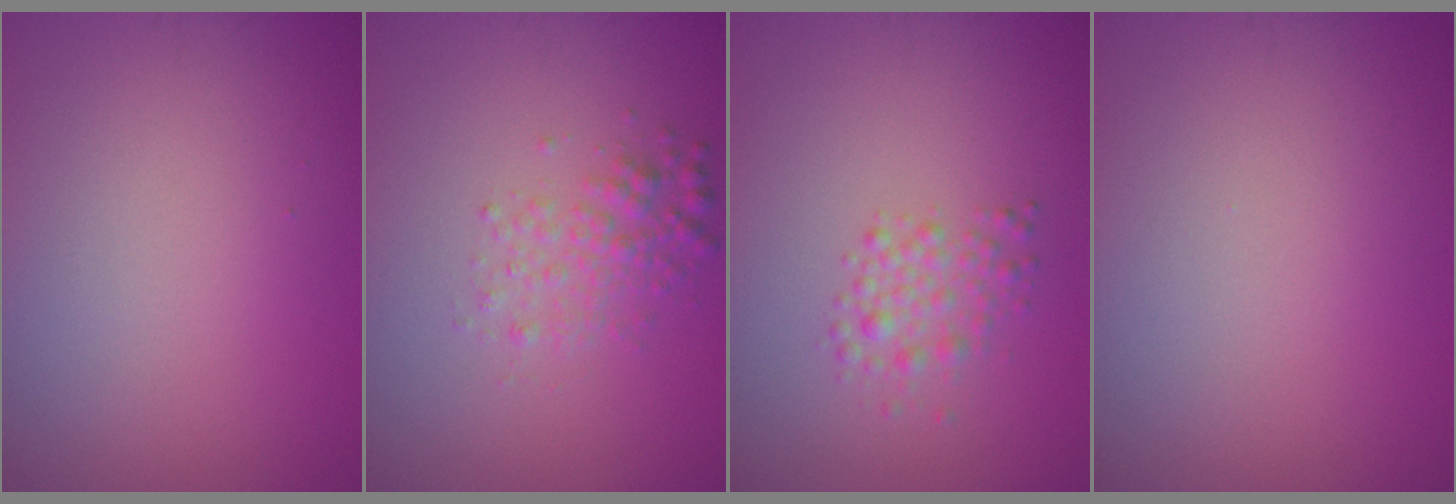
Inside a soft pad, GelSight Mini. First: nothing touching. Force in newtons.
{"total": 2.5, "press": 2.5, "slide": 0.0}
{"total": 2.2, "press": 2.2, "slide": 0.1}
{"total": 0.0}